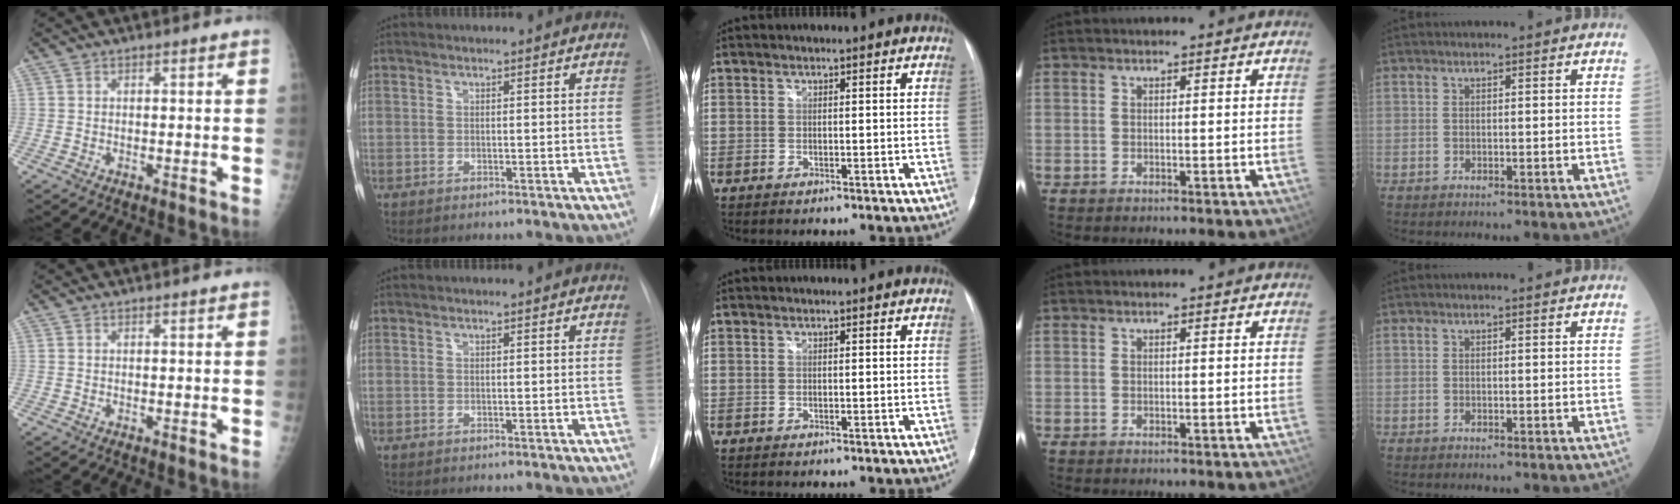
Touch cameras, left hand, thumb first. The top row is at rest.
{}